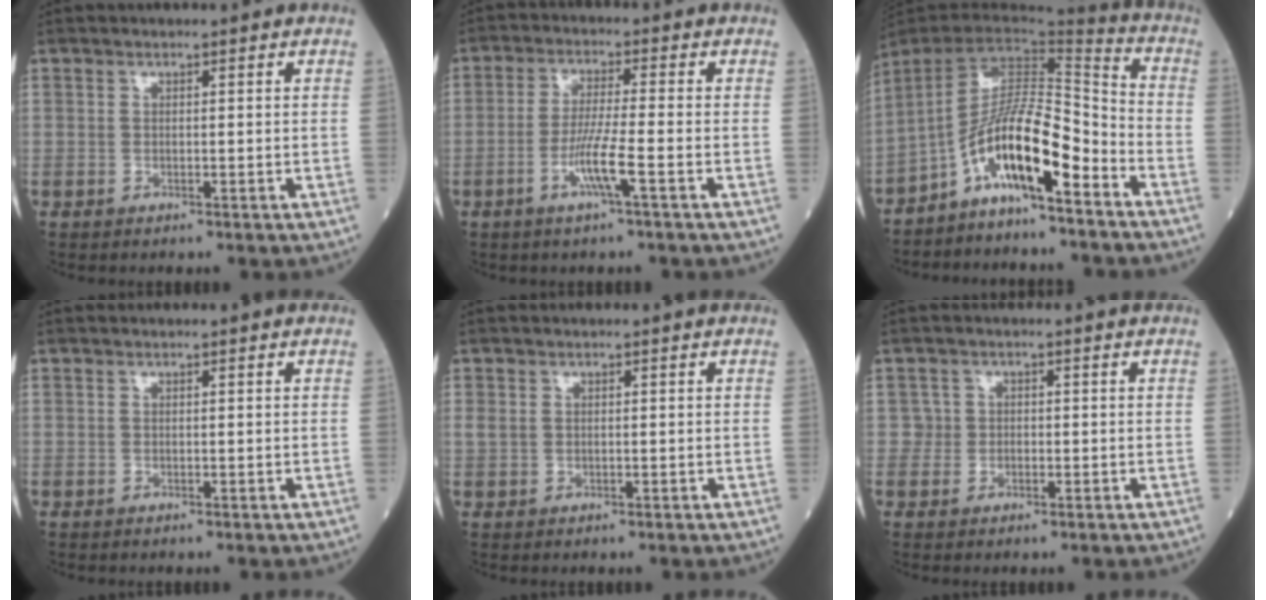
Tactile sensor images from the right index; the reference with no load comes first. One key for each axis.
{"total": 5.9, "fx": -2.4, "fy": -0.6, "fz": 5.3, "tx": -0.103, "ty": -0.008, "tz": -0.049}
{"total": 13.0, "fx": -7.1, "fy": 2.3, "fz": 10.6, "tx": -0.190, "ty": 0.022, "tz": -0.127}
{"total": 0.0}
{"total": 1.3, "fx": 0.2, "fy": 0.9, "fz": 0.9, "tx": -0.027, "ty": 0.010, "tz": 0.009}
{"total": 1.6, "fx": -0.3, "fy": 1.6, "fz": -0.1, "tx": 0.012, "ty": 0.008, "tz": -0.011}